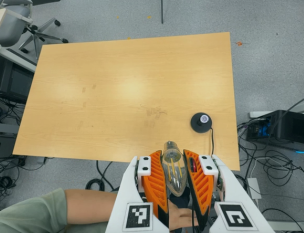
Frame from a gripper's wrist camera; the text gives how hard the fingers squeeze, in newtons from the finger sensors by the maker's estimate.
{"total": 21.2, "left": 23.2, "right": 19.3}